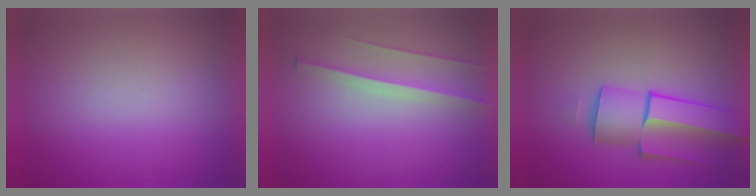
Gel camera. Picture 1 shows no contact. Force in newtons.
{"total": 2.7}
{"total": 5.8}